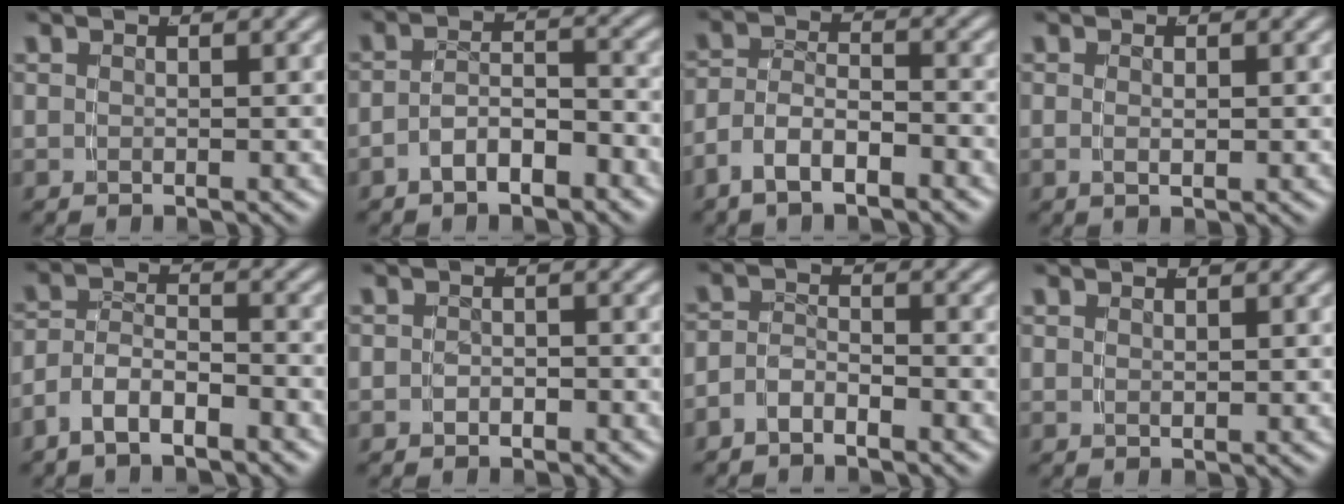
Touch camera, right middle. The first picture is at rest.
{"total": 3.5, "force": [-2.7, 1.3, 1.7], "torque": [-0.017, -0.005, -0.049]}
{"total": 4.0, "force": [-2.6, 2.1, 2.1], "torque": [-0.040, -0.011, -0.045]}
{"total": 0.8, "force": [-0.1, -0.3, 0.7], "torque": [-0.015, -0.008, 0.004]}
{"total": 4.3, "force": [-2.9, 2.5, 2.0], "torque": [-0.037, -0.011, -0.052]}
{"total": 1.1, "force": [-0.9, 0.5, 0.2], "torque": [-0.001, -0.002, -0.016]}
{"total": 2.8, "force": [-2.3, 1.3, 1.0], "torque": [-0.021, -0.008, -0.040]}
{"total": 0.7, "force": [0.4, -0.5, 0.1], "torque": [0.004, -0.003, 0.013]}